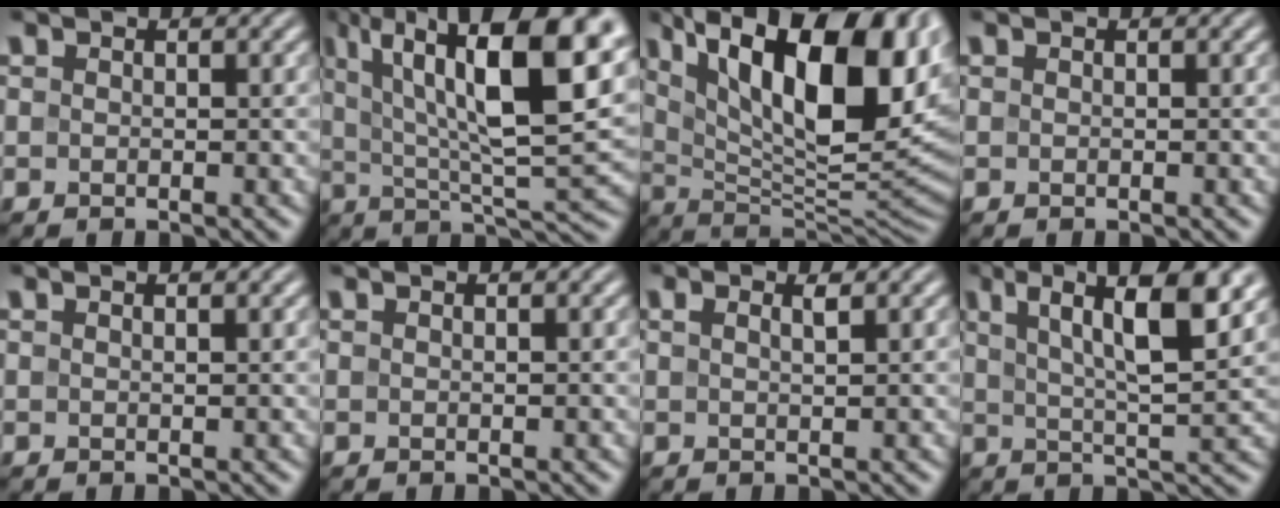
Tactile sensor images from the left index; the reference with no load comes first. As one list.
[{"total": 15.1, "force": [5.7, 4.6, 13.2], "torque": [-0.215, 0.011, 0.097]}, {"total": 17.8, "force": [6.3, 7.9, 14.7], "torque": [-0.220, 0.010, 0.107]}, {"total": 0.0}, {"total": 1.0, "force": [0.6, 0.3, 0.8], "torque": [-0.007, 0.003, 0.003]}, {"total": 0.6, "force": [0.4, 0.2, 0.4], "torque": [-0.005, 0.004, 0.002]}, {"total": 1.4, "force": [0.7, 0.3, 1.1], "torque": [-0.019, 0.005, 0.010]}, {"total": 9.3, "force": [4.0, 2.1, 8.1], "torque": [-0.117, 0.010, 0.063]}]